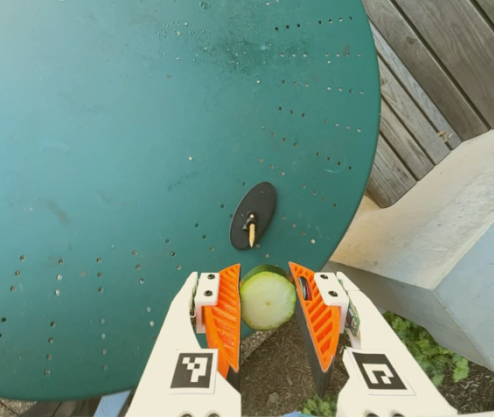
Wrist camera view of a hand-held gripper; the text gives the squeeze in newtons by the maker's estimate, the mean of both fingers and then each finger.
{"total": 14.2, "left": 14.3, "right": 14.2}